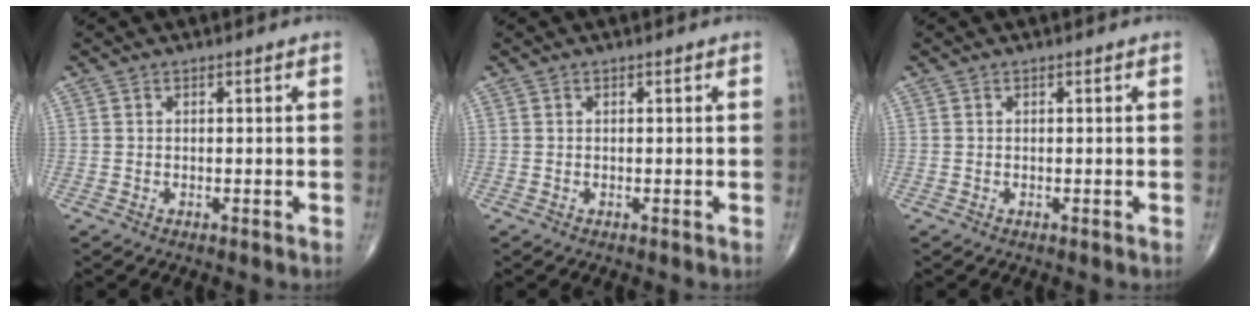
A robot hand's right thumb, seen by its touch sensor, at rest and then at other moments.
{"total": 0.0}
{"total": 0.0}